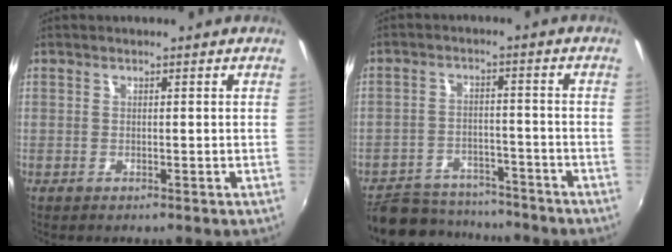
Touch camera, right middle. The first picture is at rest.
{"total": 15.3, "force": [-13.3, 5.6, 5.0], "torque": [-0.127, 0.002, -0.190]}